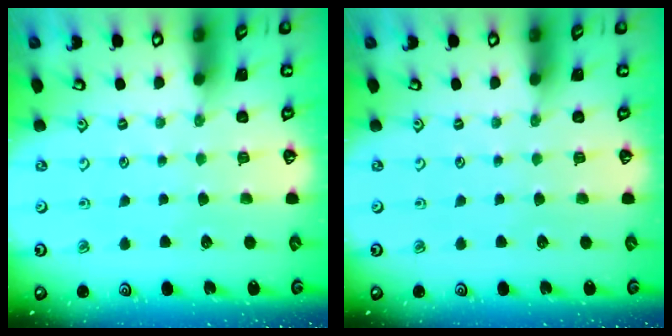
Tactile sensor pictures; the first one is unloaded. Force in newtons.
{"total": 0.0}